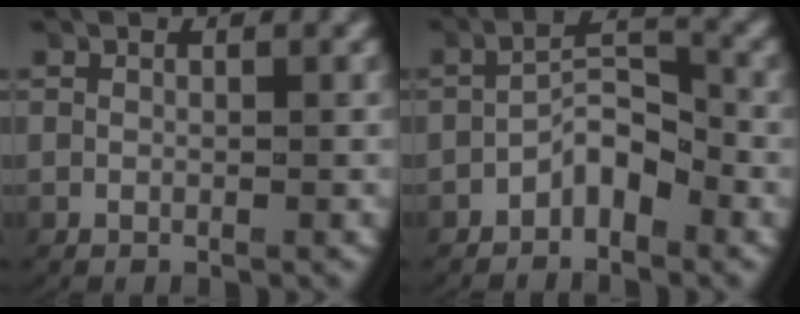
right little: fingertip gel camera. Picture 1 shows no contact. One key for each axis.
{"total": 3.2, "fx": -2.1, "fy": 1.4, "fz": 1.9, "tx": -0.031, "ty": 0.002, "tz": -0.037}